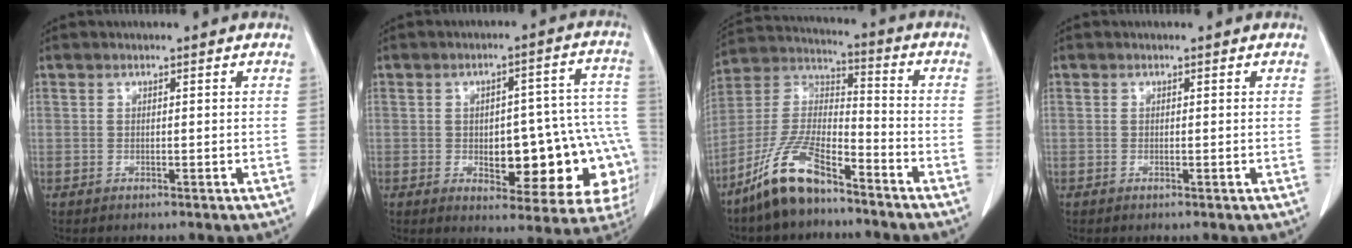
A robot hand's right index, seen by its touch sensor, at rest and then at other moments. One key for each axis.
{"total": 19.0, "fx": -4.7, "fy": 7.6, "fz": 16.8, "tx": -0.124, "ty": 0.046, "tz": -0.035}
{"total": 12.5, "fx": -9.1, "fy": 3.5, "fz": 7.9, "tx": -0.174, "ty": 0.001, "tz": -0.179}
{"total": 0.0}